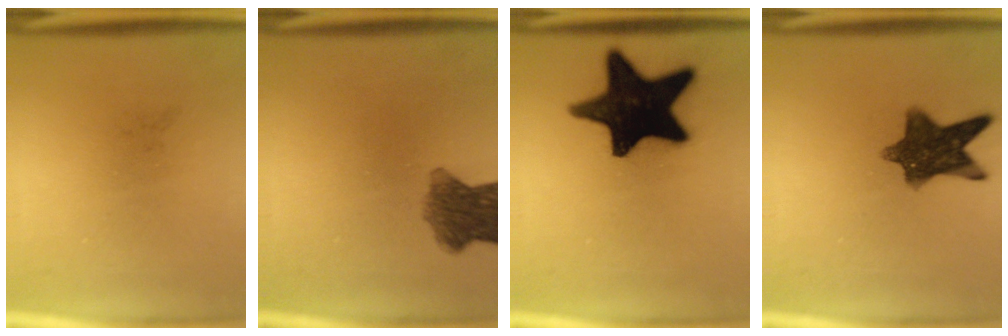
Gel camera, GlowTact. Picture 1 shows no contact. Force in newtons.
{"total": 7.0}
{"total": 20.0}
{"total": 10.1}